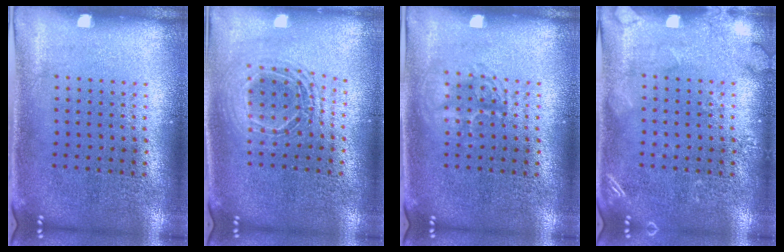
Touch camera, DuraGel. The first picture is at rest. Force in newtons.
{"total": 1.6, "press": 1.4, "slide": 0.8}
{"total": 1.9, "press": 1.9, "slide": 0.3}
{"total": 2.0, "press": 2.0, "slide": 0.4}